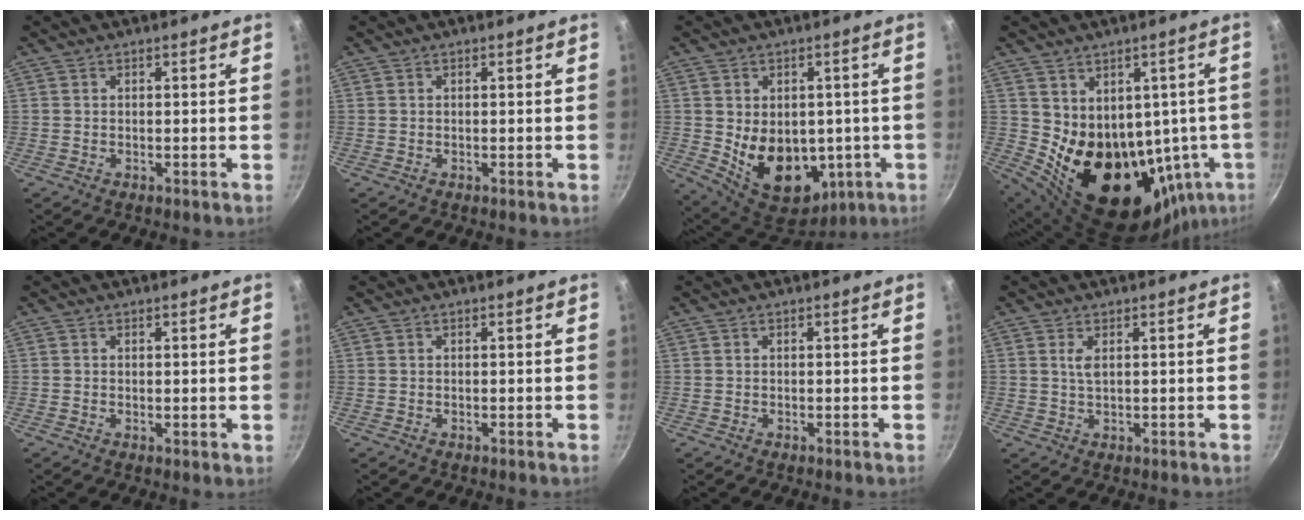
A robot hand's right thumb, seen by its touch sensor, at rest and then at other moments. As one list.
[{"total": 0.0}, {"total": 16.0, "force": [-1.8, 11.5, 10.9], "torque": [-0.137, -0.019, 0.004]}, {"total": 20.4, "force": [-0.3, 15.0, 13.8], "torque": [-0.155, -0.020, 0.034]}, {"total": 0.8, "force": [0.3, 0.3, 0.6], "torque": [-0.005, -0.008, 0.001]}, {"total": 0.0}, {"total": 0.0}, {"total": 2.0, "force": [0.7, 0.8, 1.7], "torque": [-0.034, -0.003, 0.015]}]